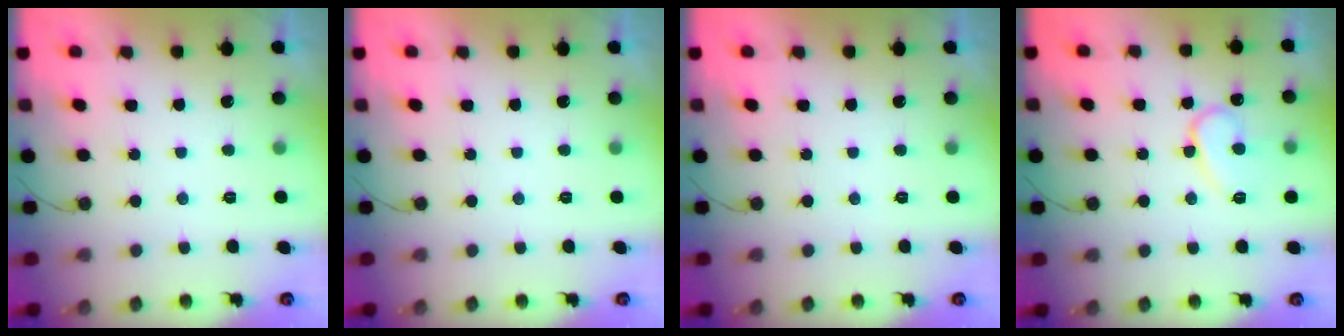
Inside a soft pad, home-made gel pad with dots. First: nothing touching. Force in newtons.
{"total": 0.0}
{"total": 0.0}
{"total": 10.2, "press": 10.2, "slide": 1.1}